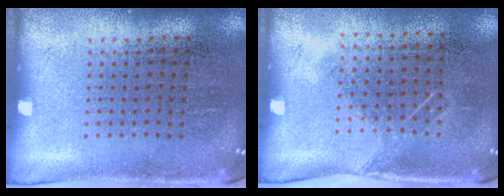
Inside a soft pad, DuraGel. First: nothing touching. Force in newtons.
{"total": 1.1, "press": 0.8, "slide": 0.7}